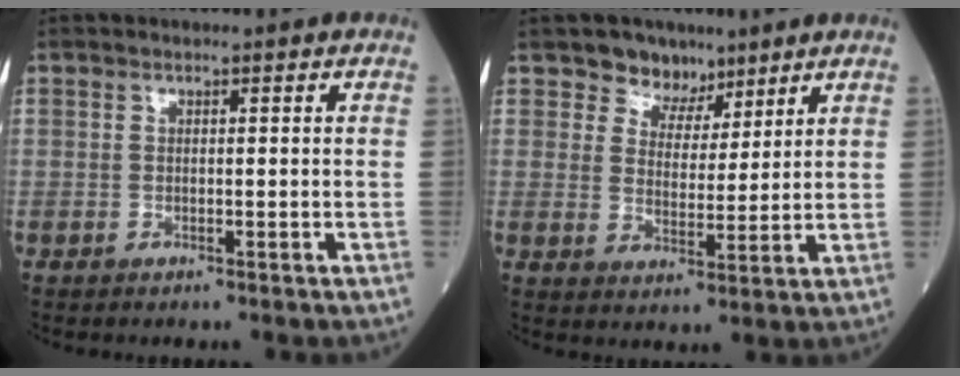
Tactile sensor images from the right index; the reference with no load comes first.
{"total": 5.7, "force": [4.2, 3.7, 0.7], "torque": [-0.007, 0.001, 0.073]}